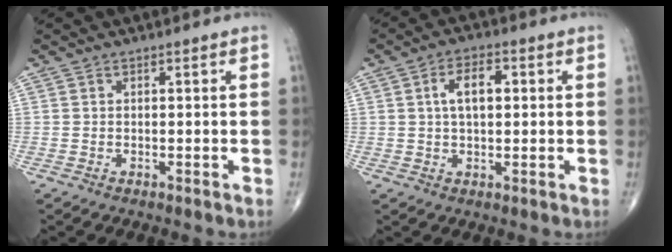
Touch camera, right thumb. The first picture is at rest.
{"total": 6.2, "force": [1.2, 3.2, 5.2], "torque": [-0.089, 0.010, 0.019]}